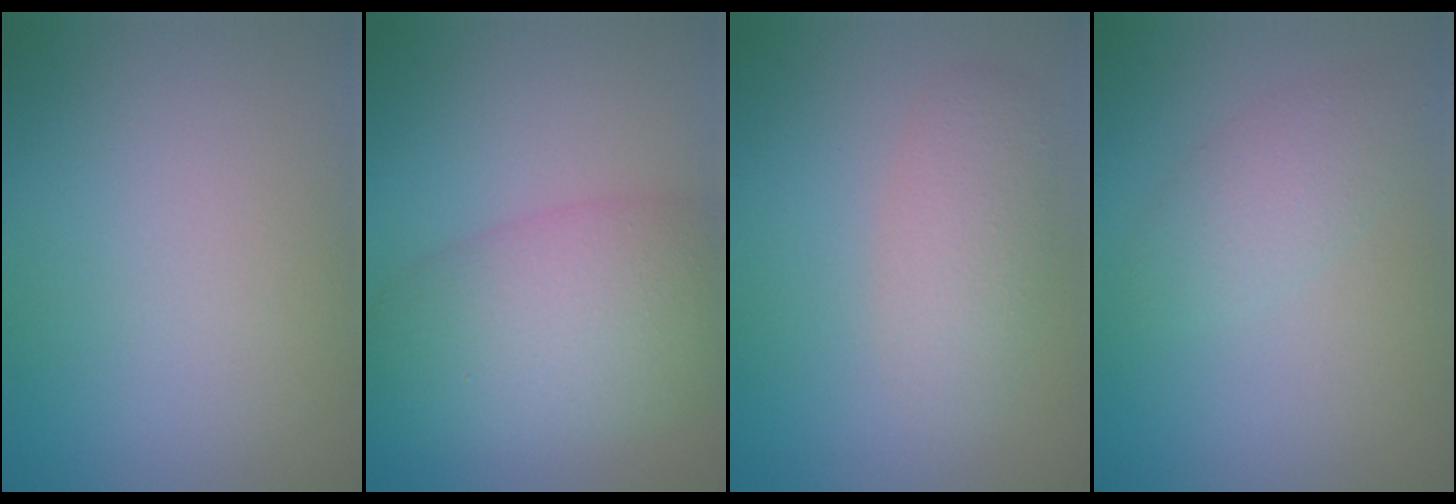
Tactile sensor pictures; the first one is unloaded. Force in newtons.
{"total": 7.6, "press": 7.6, "slide": 0.3}
{"total": 2.9, "press": 2.9, "slide": 0.1}
{"total": 2.5, "press": 2.5, "slide": 0.1}